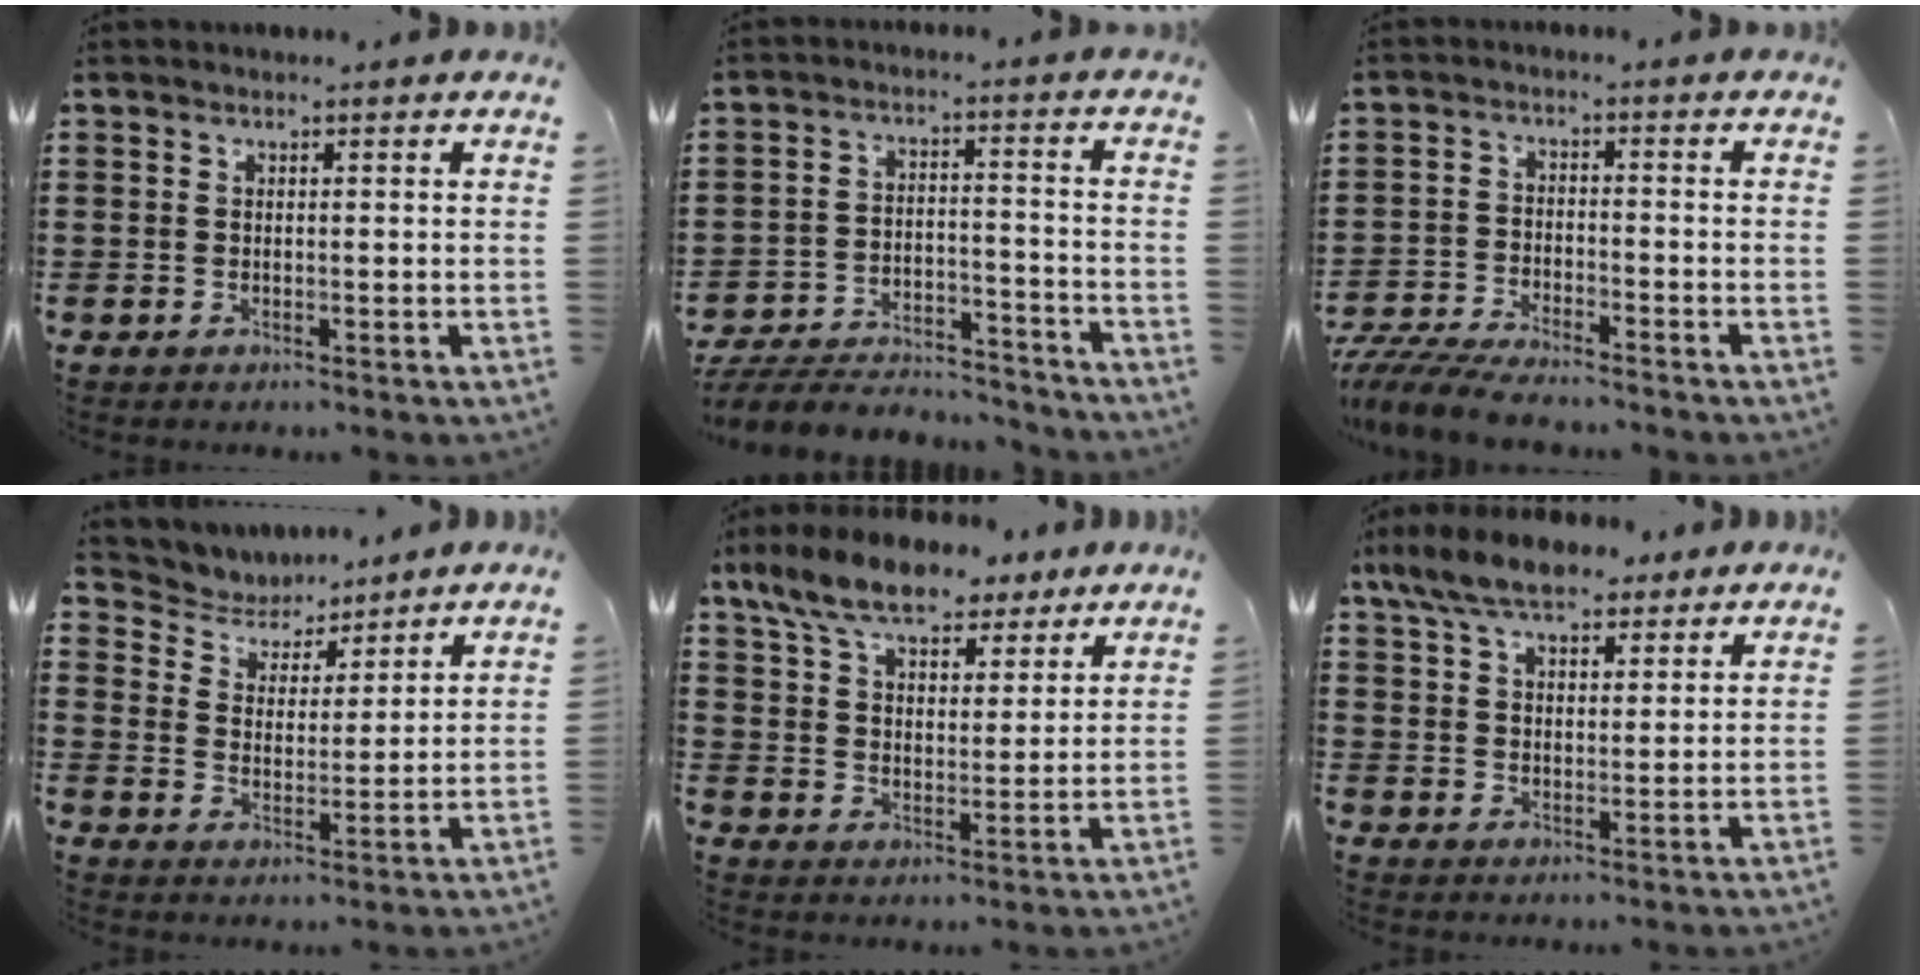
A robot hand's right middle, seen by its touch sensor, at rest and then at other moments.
{"total": 5.8, "force": [-5.6, 1.0, 1.2], "torque": [-0.032, 0.006, -0.113]}
{"total": 6.2, "force": [-6.0, 0.5, 1.5], "torque": [-0.048, -0.005, -0.120]}
{"total": 4.8, "force": [4.5, 1.6, -0.4], "torque": [-0.025, -0.032, 0.076]}
{"total": 9.4, "force": [8.0, 3.4, 3.5], "torque": [-0.093, -0.019, 0.151]}
{"total": 8.1, "force": [6.8, 2.6, 3.5], "torque": [-0.084, -0.007, 0.126]}